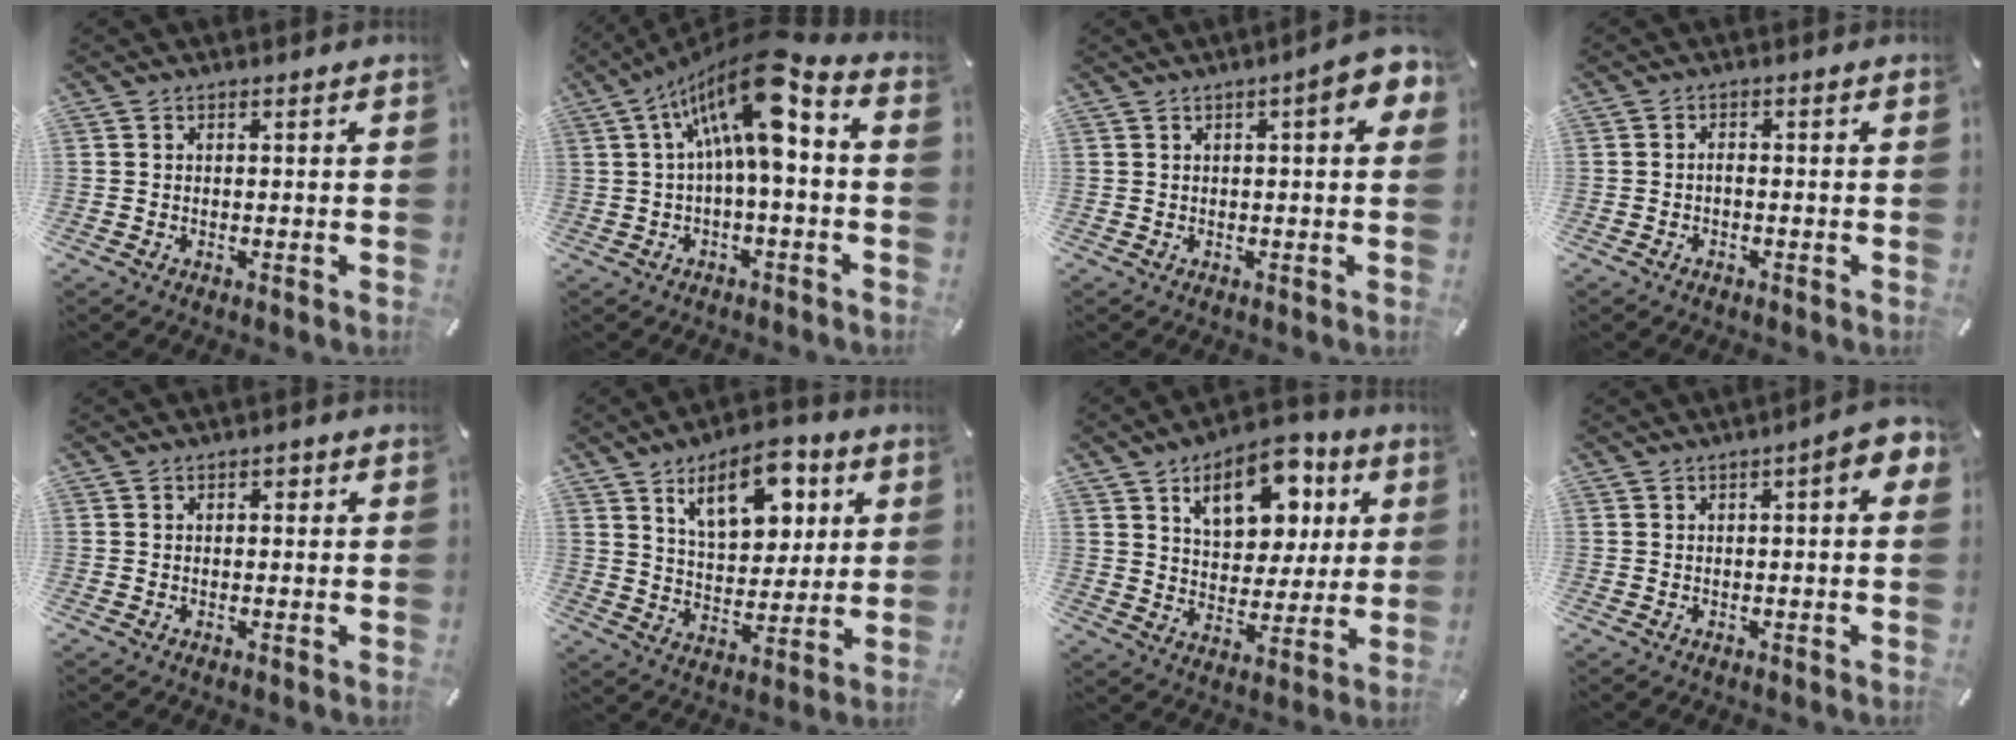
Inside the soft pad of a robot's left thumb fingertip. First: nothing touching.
{"total": 16.0, "force": [4.8, 5.2, 14.3], "torque": [-0.257, -0.024, 0.074]}
{"total": 7.3, "force": [2.6, 1.9, 6.6], "torque": [-0.083, -0.012, 0.036]}
{"total": 1.3, "force": [-0.7, 0.6, 0.9], "torque": [-0.019, 0.002, -0.014]}
{"total": 1.1, "force": [0.3, 0.8, 0.7], "torque": [-0.006, 0.003, 0.002]}
{"total": 14.6, "force": [7.6, 8.2, 9.4], "torque": [-0.137, -0.020, 0.132]}
{"total": 15.2, "force": [7.5, 9.6, 9.1], "torque": [-0.139, -0.020, 0.134]}
{"total": 5.3, "force": [1.5, 1.4, 4.9], "torque": [-0.068, -0.005, 0.020]}